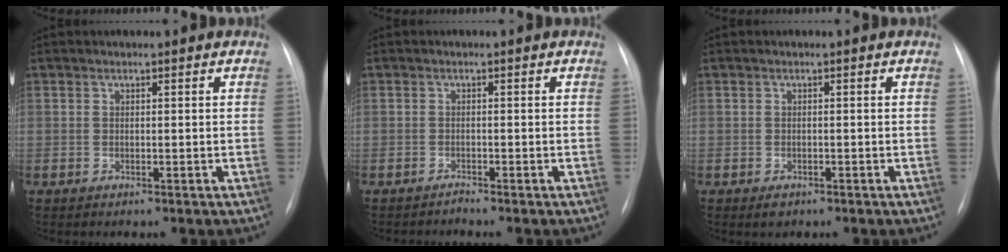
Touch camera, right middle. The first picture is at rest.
{"total": 0.7, "force": [-0.5, -0.3, -0.3], "torque": [0.006, -0.005, -0.006]}
{"total": 1.2, "force": [-0.7, 0.8, 0.6], "torque": [-0.010, 0.001, -0.004]}